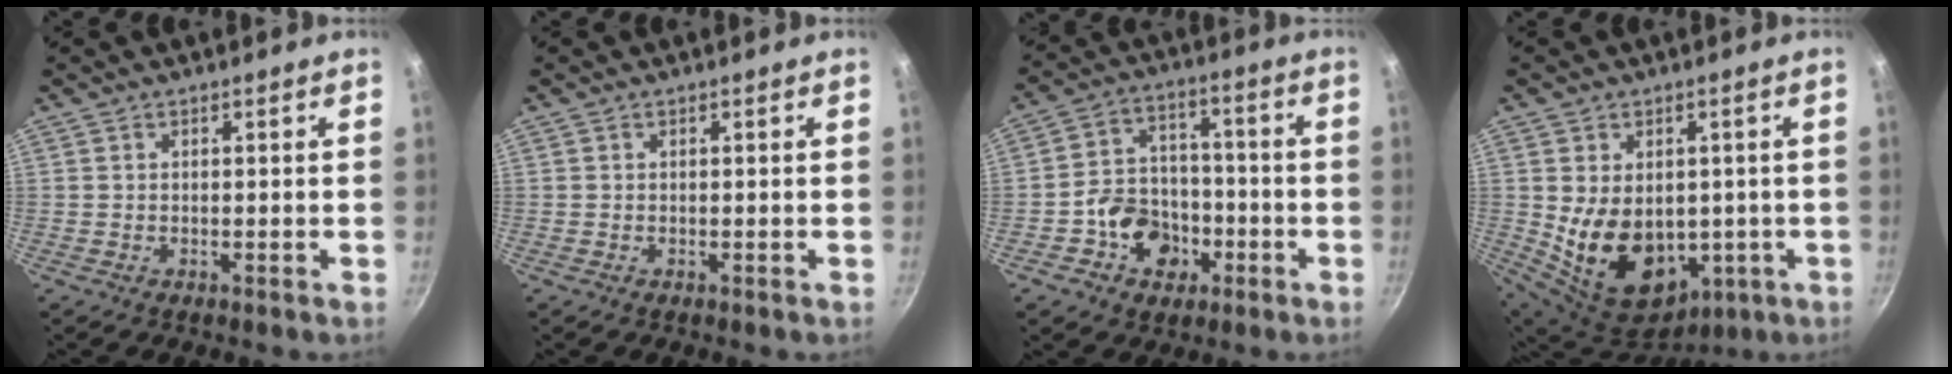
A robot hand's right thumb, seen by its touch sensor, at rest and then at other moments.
{"total": 0.0}
{"total": 11.3, "force": [-4.1, 9.1, 5.2], "torque": [-0.054, 0.043, -0.071]}
{"total": 16.4, "force": [-0.8, 11.9, 11.2], "torque": [-0.175, -0.018, 0.023]}